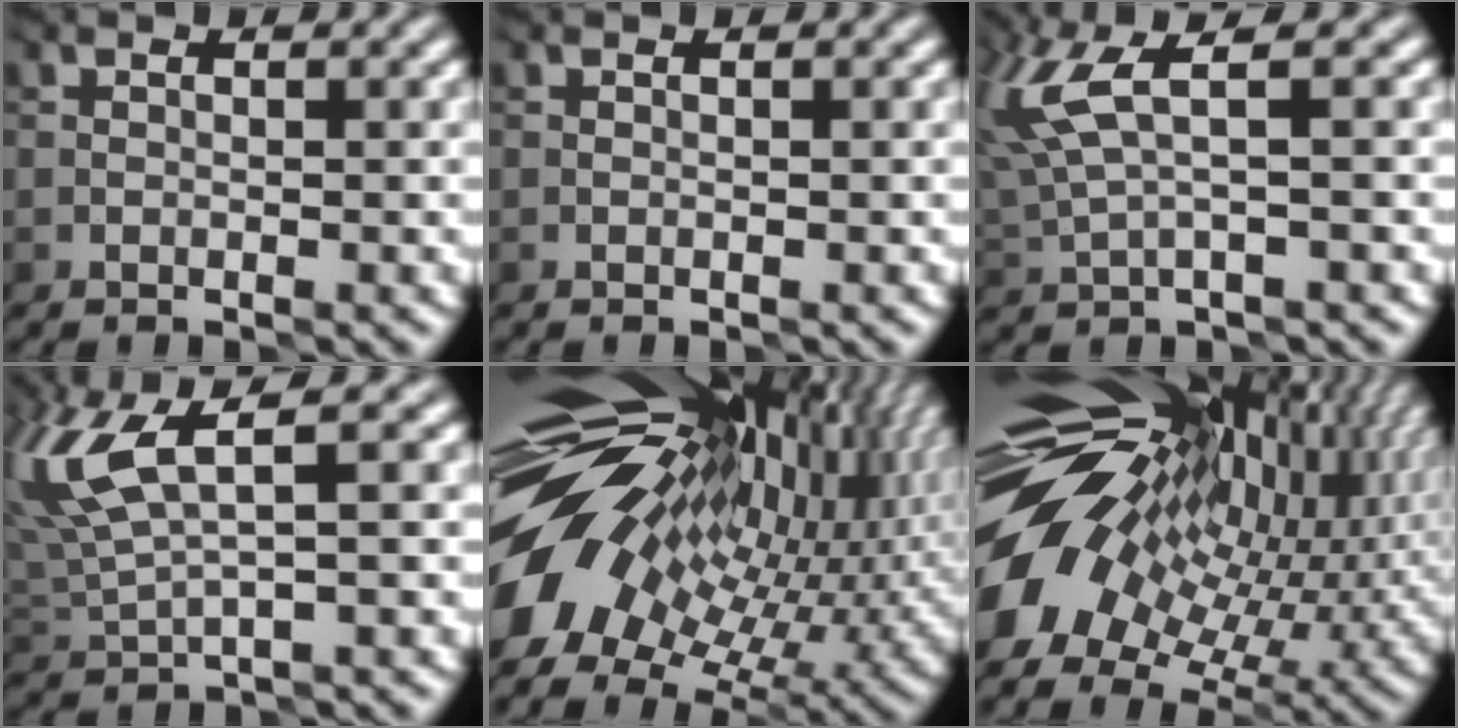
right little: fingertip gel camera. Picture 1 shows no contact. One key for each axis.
{"total": 0.0}
{"total": 4.9, "fx": 2.7, "fy": 1.1, "fz": 4.0, "tx": -0.103, "ty": 0.004, "tz": 0.058}
{"total": 6.6, "fx": 3.3, "fy": 1.9, "fz": 5.4, "tx": -0.132, "ty": 0.006, "tz": 0.071}
{"total": 16.6, "fx": 1.8, "fy": 8.5, "fz": 14.2, "tx": -0.239, "ty": -0.007, "tz": 0.034}
{"total": 16.0, "fx": 2.4, "fy": 9.6, "fz": 12.6, "tx": -0.230, "ty": -0.006, "tz": 0.055}